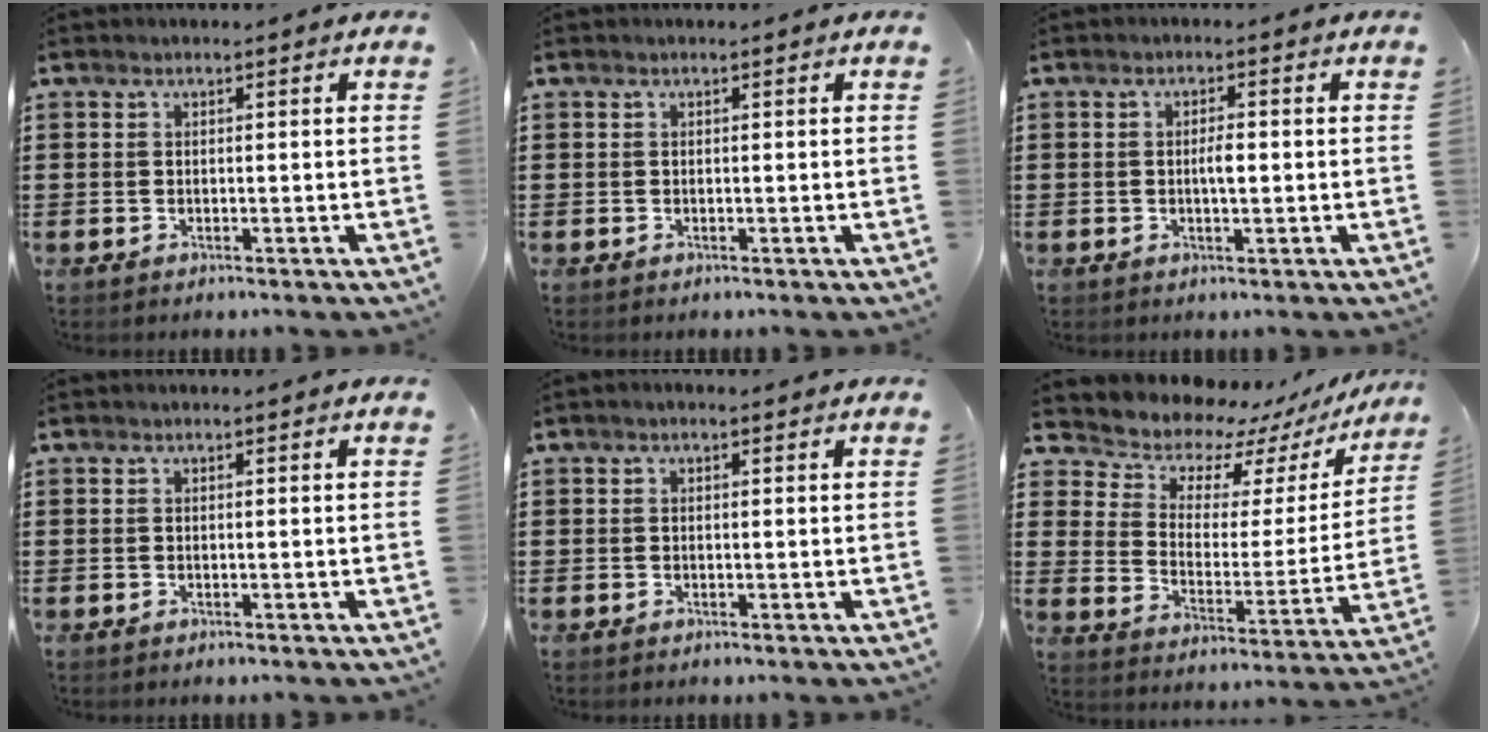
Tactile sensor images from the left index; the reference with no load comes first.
{"total": 0.0}
{"total": 2.3, "force": [-0.1, 0.8, 2.2], "torque": [-0.042, 0.001, -0.003]}
{"total": 0.0}
{"total": 0.5, "force": [0.1, 0.2, 0.5], "torque": [-0.009, 0.002, 0.001]}
{"total": 6.9, "force": [6.3, 2.7, 0.6], "torque": [-0.051, -0.057, 0.106]}